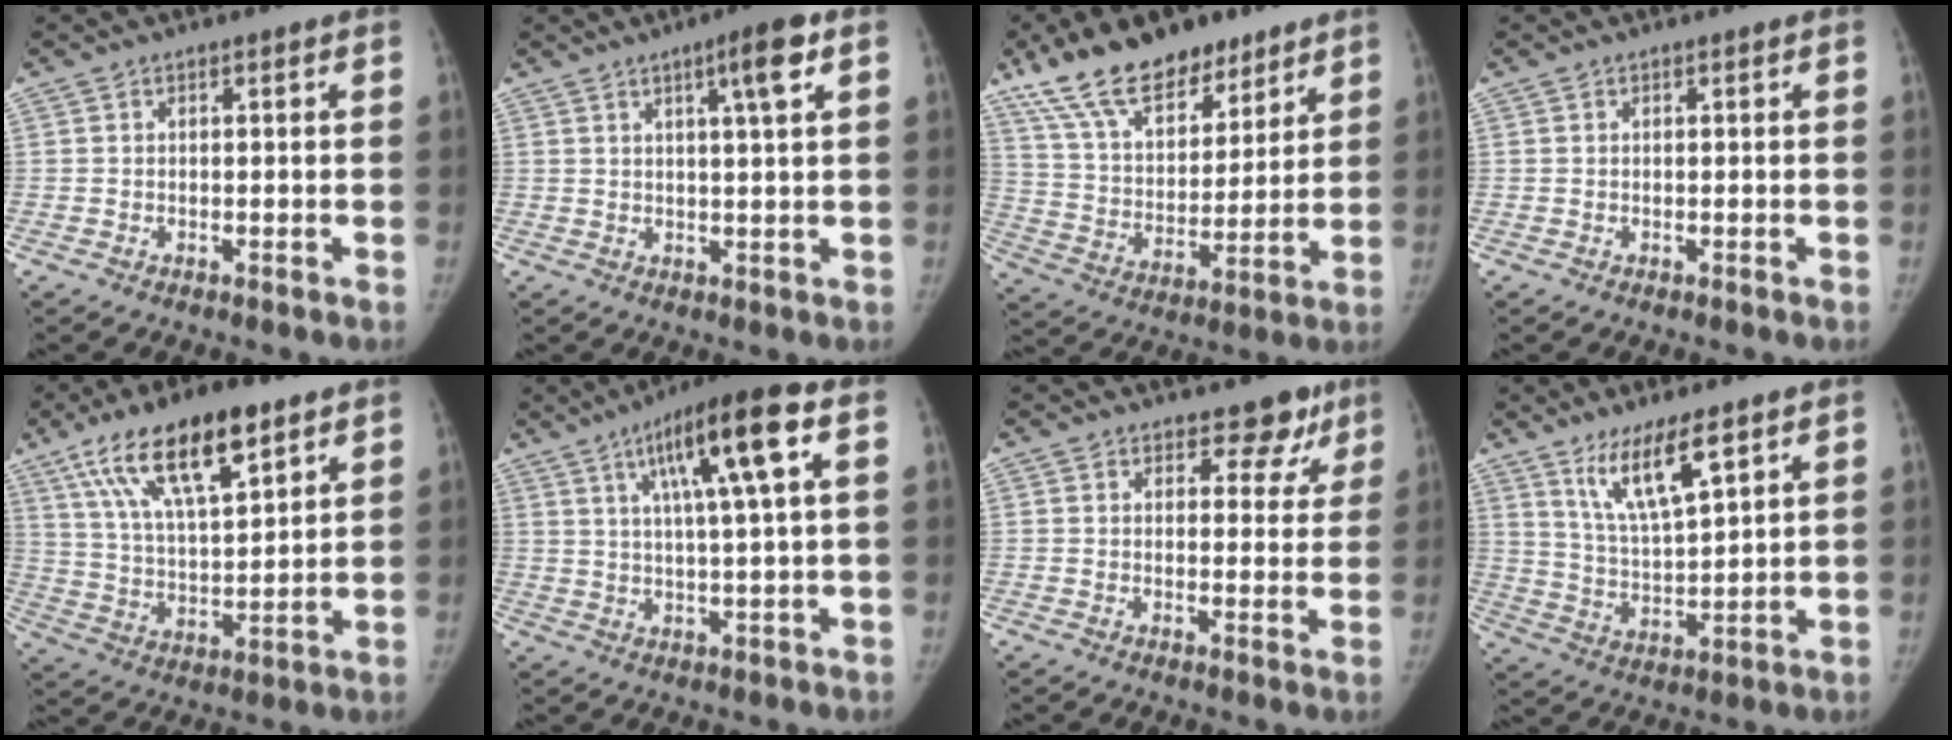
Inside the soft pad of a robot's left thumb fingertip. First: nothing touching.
{"total": 6.1, "force": [2.8, 0.3, 5.4], "torque": [-0.084, -0.007, 0.043]}
{"total": 19.9, "force": [14.0, 9.7, 10.3], "torque": [-0.144, -0.047, 0.249]}
{"total": 0.0}
{"total": 18.7, "force": [10.8, 6.7, 13.8], "torque": [-0.218, -0.025, 0.194]}
{"total": 13.8, "force": [5.2, 1.5, 12.7], "torque": [-0.218, 0.002, 0.080]}
{"total": 6.1, "force": [4.6, 3.6, 1.8], "torque": [0.016, -0.025, 0.049]}
{"total": 10.8, "force": [6.8, 2.5, 8.0], "torque": [-0.141, -0.041, 0.136]}